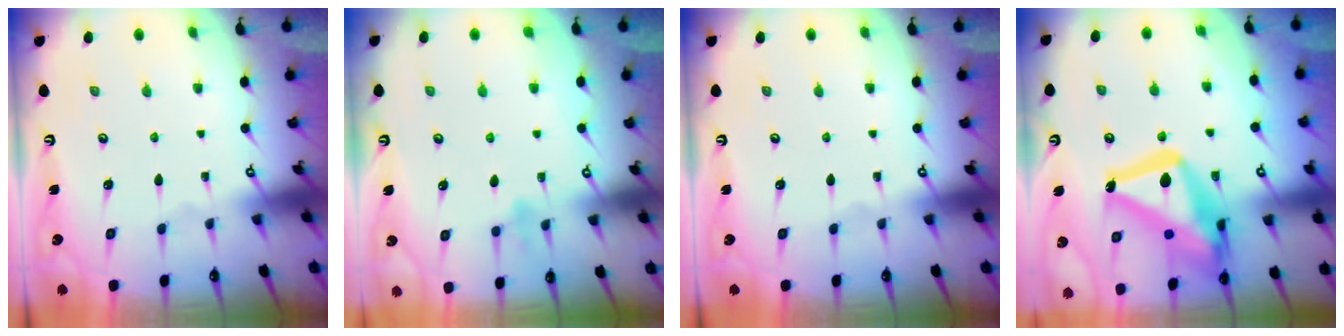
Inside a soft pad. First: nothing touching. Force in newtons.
{"total": 8.2, "press": 8.0, "slide": 1.5}
{"total": 0.0}
{"total": 21.2, "press": 21.1, "slide": 2.1}